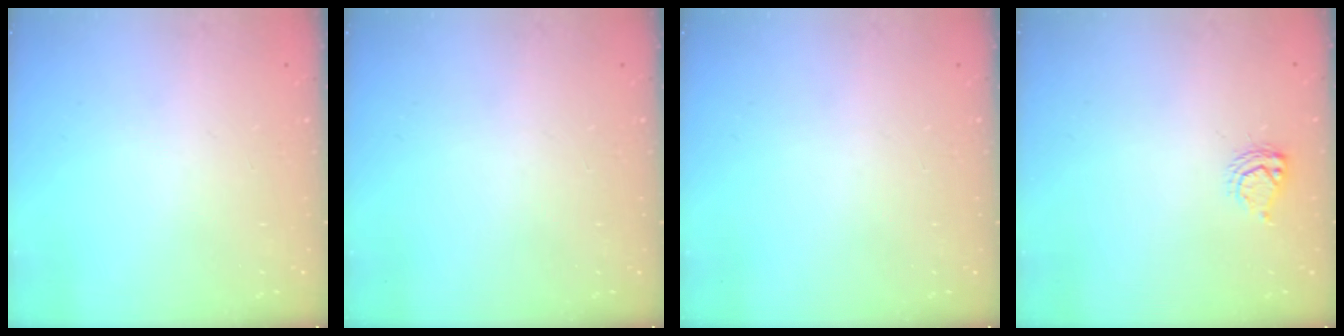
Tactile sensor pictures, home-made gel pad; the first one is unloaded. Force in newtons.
{"total": 0.0}
{"total": 0.0}
{"total": 5.0, "press": 4.9, "slide": 0.6}